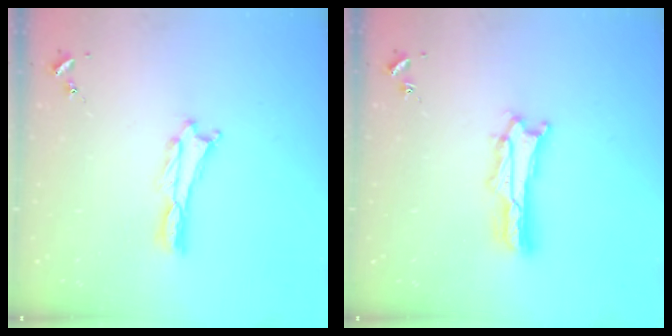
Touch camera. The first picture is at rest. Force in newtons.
{"total": 2.7, "press": 2.7, "slide": 0.4}